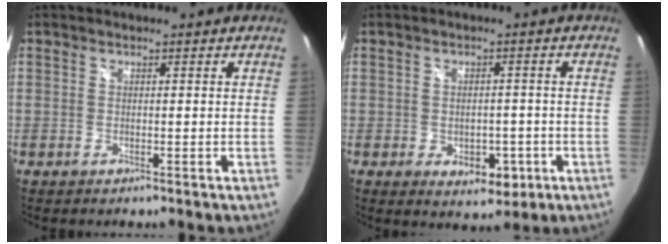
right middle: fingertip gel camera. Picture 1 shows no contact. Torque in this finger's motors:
{"motor_torque": [-0.05, 0.11, 0.05, 0.02]}